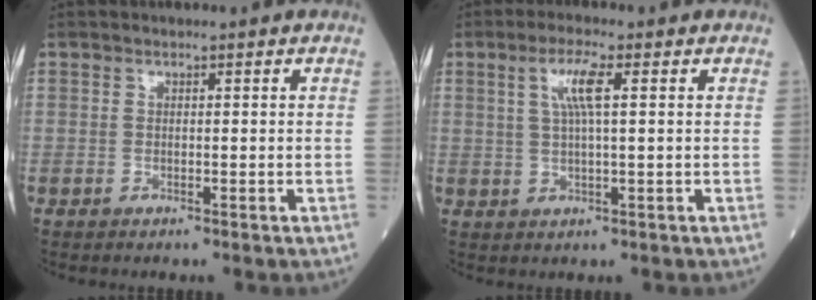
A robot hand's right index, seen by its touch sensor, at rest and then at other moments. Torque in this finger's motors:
{"motor_torque": [0.26, 0.02, 0.23, 0.09]}